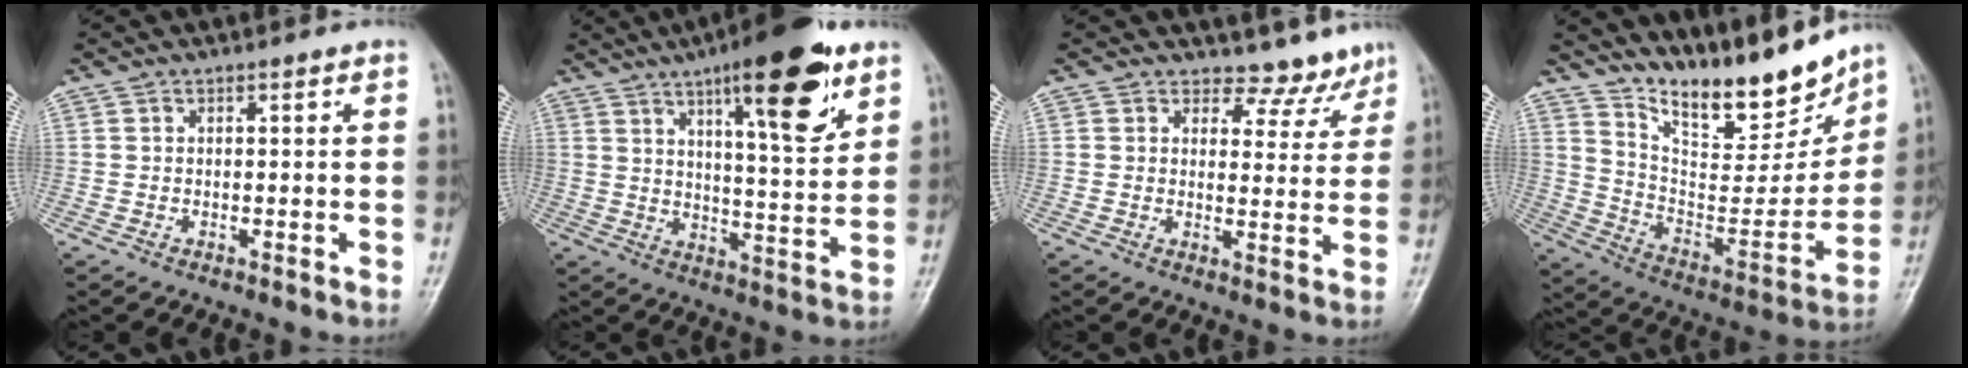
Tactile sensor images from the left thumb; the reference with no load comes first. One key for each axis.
{"total": 17.6, "fx": 9.7, "fy": 4.8, "fz": 13.8, "tx": -0.175, "ty": -0.045, "tz": 0.144}
{"total": 6.3, "fx": 5.6, "fy": 3.0, "fz": -0.4, "tx": 0.035, "ty": -0.047, "tz": 0.058}
{"total": 19.4, "fx": 15.8, "fy": 5.9, "fz": 9.6, "tx": -0.104, "ty": -0.098, "tz": 0.269}